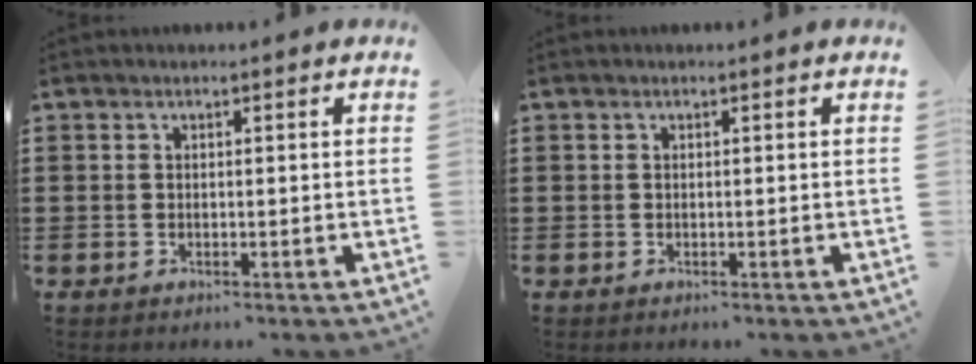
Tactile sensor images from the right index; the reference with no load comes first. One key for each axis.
{"total": 0.0}